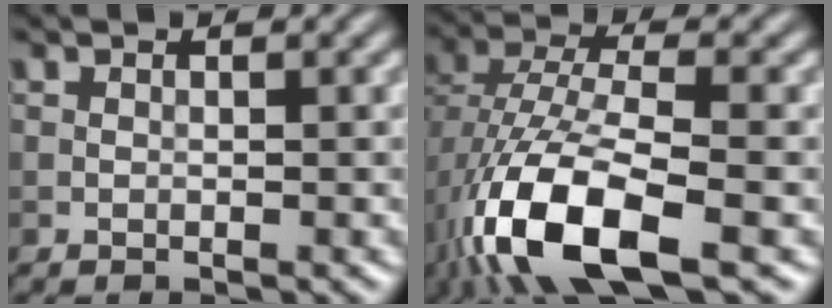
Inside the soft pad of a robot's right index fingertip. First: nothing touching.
{"total": 11.4, "force": [-5.3, 4.6, 8.9], "torque": [-0.186, -0.004, -0.104]}